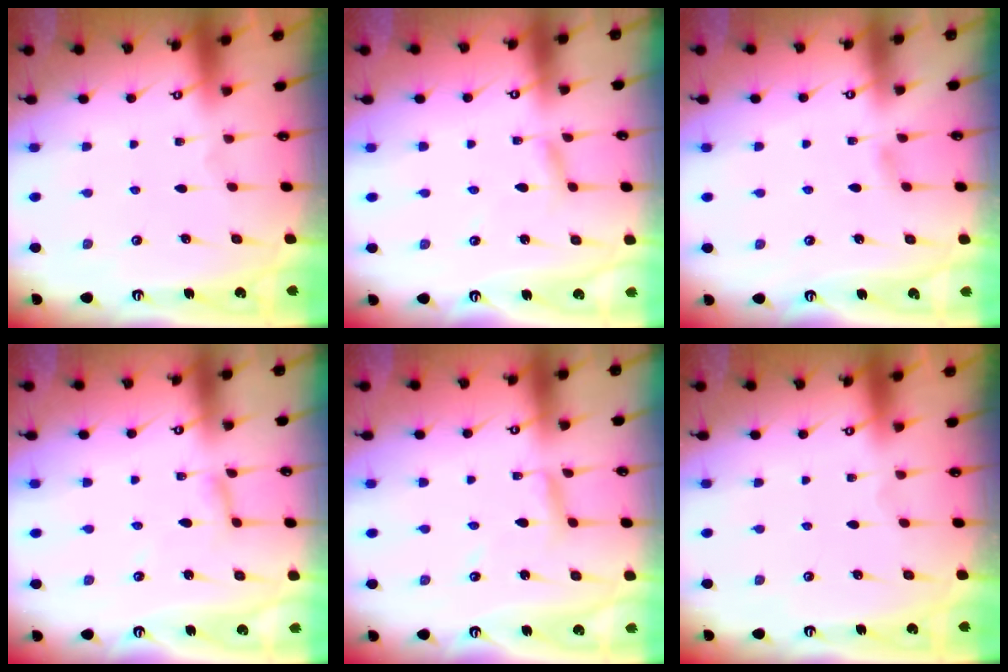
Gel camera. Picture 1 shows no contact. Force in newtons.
{"total": 2.3, "press": 2.3, "slide": 0.1}
{"total": 3.5, "press": 3.5, "slide": 0.6}
{"total": 3.3, "press": 3.3, "slide": 0.3}
{"total": 3.9, "press": 3.8, "slide": 0.3}
{"total": 0.0}